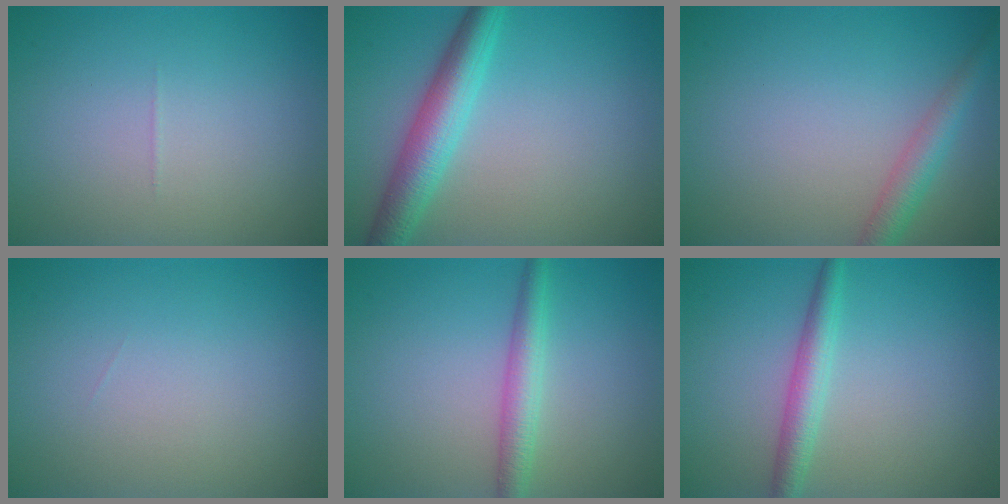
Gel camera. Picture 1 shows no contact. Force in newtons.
{"total": 4.8, "press": 4.8, "slide": 0.0}
{"total": 2.8, "press": 2.8, "slide": 0.1}
{"total": 0.0}
{"total": 2.8, "press": 2.8, "slide": 0.1}
{"total": 2.7, "press": 2.7, "slide": 0.0}